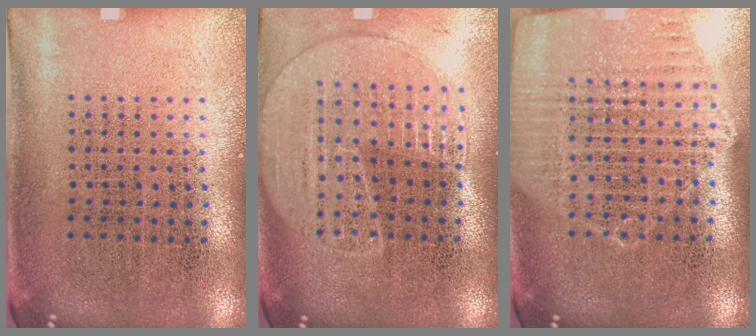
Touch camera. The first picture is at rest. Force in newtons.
{"total": 1.8, "press": 1.7, "slide": 0.6}
{"total": 1.6, "press": 1.5, "slide": 0.4}